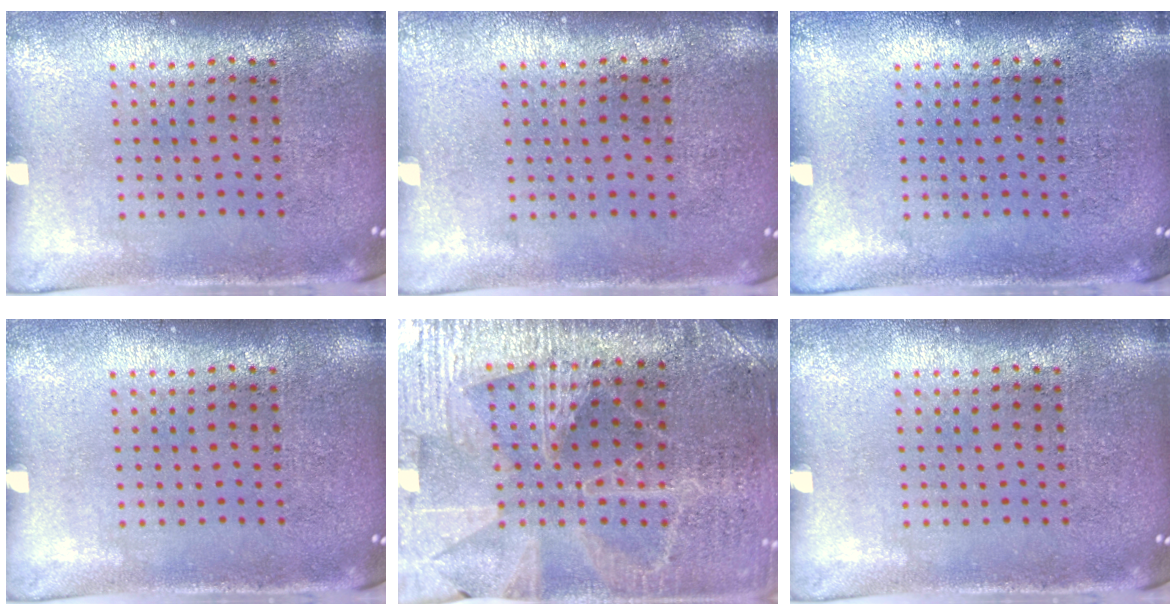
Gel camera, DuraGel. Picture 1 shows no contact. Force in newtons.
{"total": 0.0}
{"total": 0.0}
{"total": 0.0}
{"total": 3.2, "press": 3.2, "slide": 0.5}
{"total": 0.0}